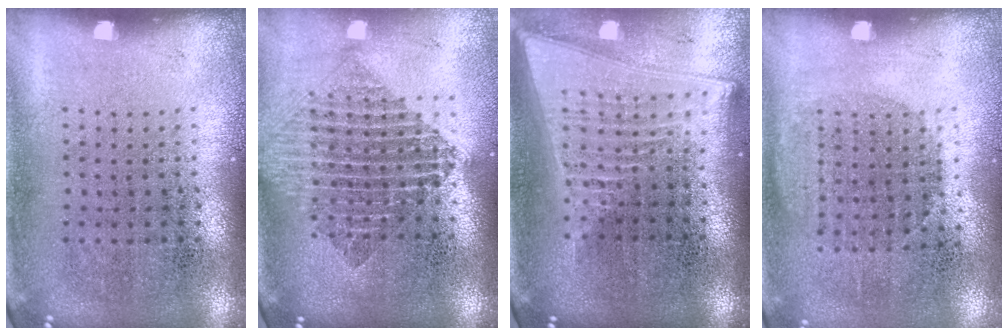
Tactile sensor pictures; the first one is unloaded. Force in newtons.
{"total": 2.0, "press": 1.6, "slide": 1.1}
{"total": 2.1, "press": 1.7, "slide": 1.1}
{"total": 1.0, "press": 0.9, "slide": 0.5}